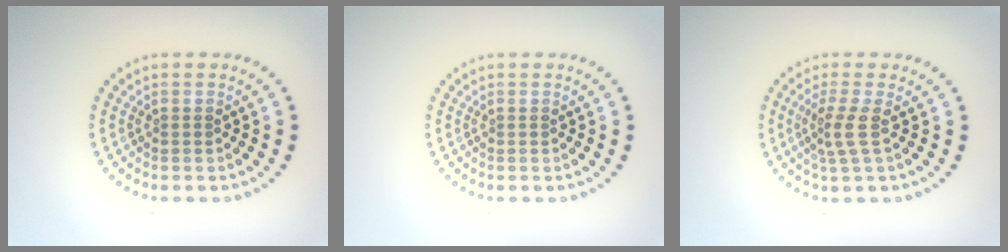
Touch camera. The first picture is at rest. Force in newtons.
{"total": 0.0}
{"total": 2.3, "press": 1.6, "slide": 1.6}